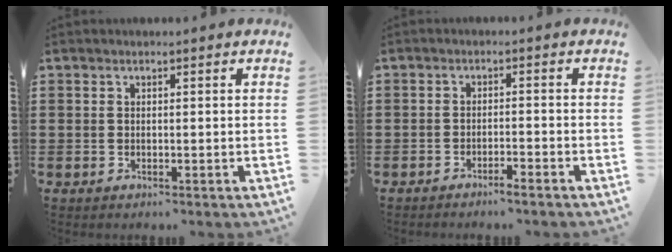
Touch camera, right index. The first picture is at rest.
{"total": 2.0, "force": [-1.8, -0.3, 0.6], "torque": [-0.012, 0.001, -0.035]}